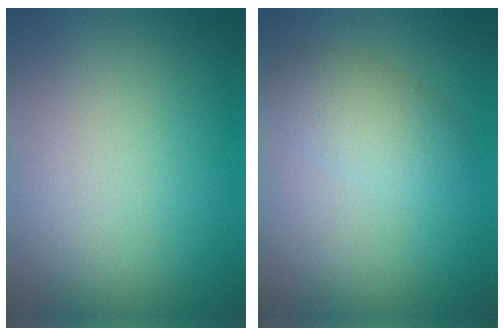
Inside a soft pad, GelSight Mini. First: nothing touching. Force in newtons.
{"total": 3.1, "press": 3.1, "slide": 0.1}